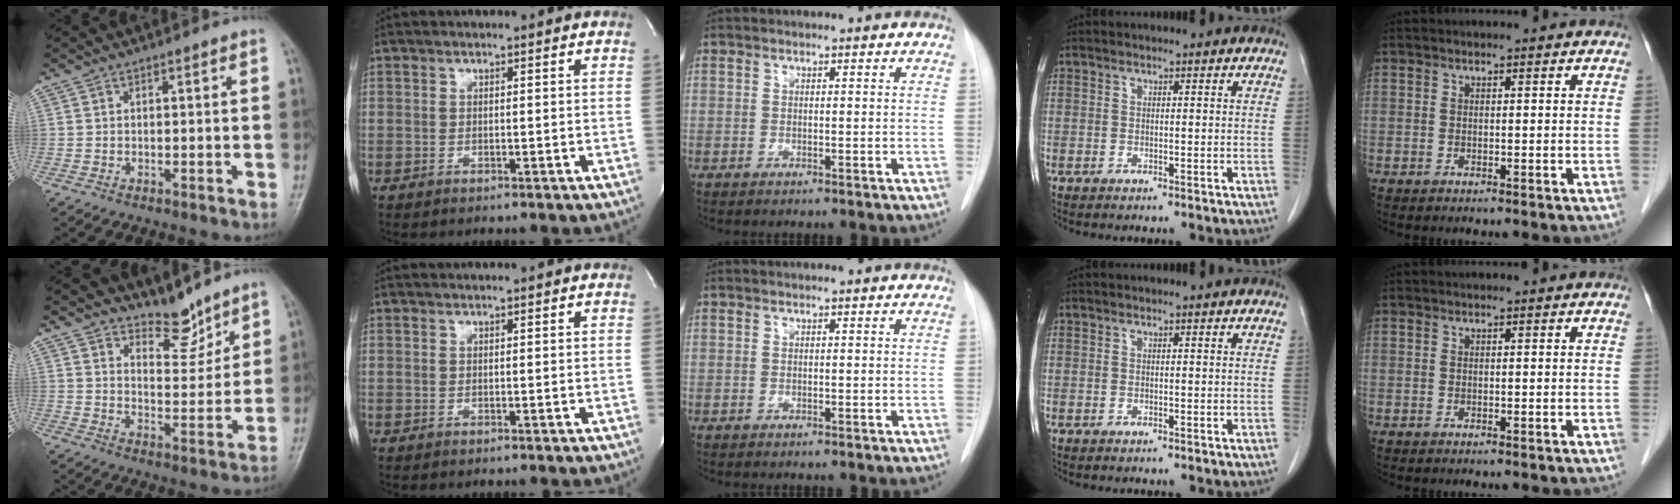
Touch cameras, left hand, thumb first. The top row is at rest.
{"thumb": {"total": 6.7, "force": [5.9, 2.5, 1.8], "torque": [-0.003, -0.057, 0.106]}, "index": {"total": 2.0, "force": [1.9, -0.1, 0.6], "torque": [-0.009, 0.012, 0.023]}}